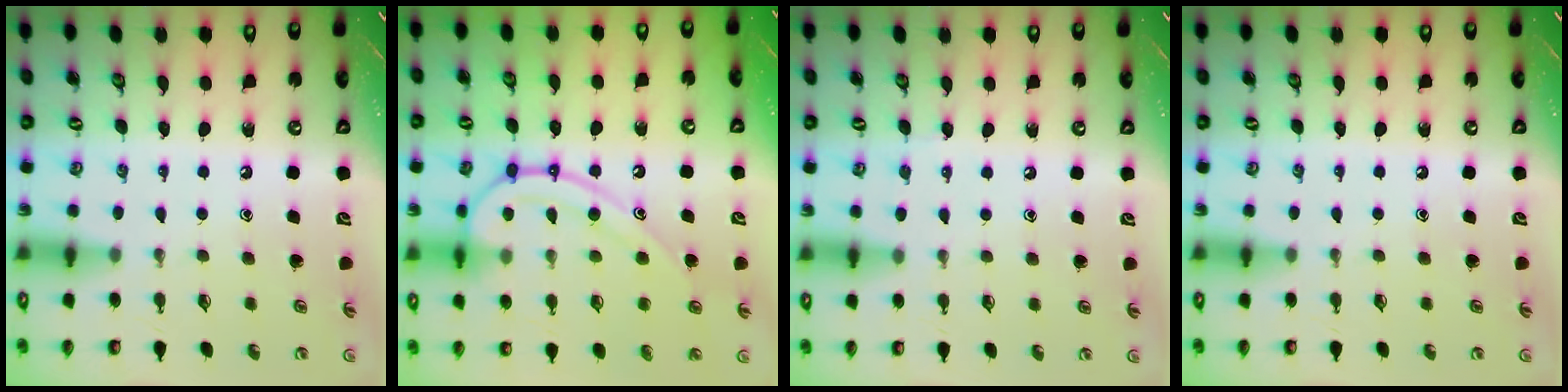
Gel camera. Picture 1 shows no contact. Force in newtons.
{"total": 16.1, "press": 16.0, "slide": 1.4}
{"total": 4.1, "press": 4.1, "slide": 0.4}
{"total": 0.0}